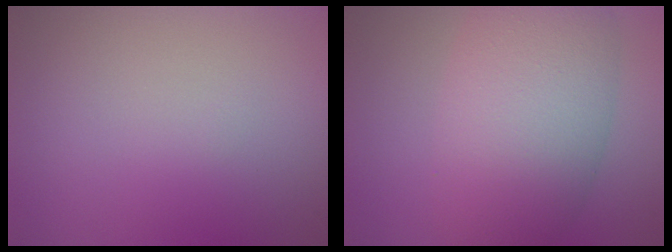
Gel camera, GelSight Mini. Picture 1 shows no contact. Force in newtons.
{"total": 9.1, "press": 9.1, "slide": 0.3}